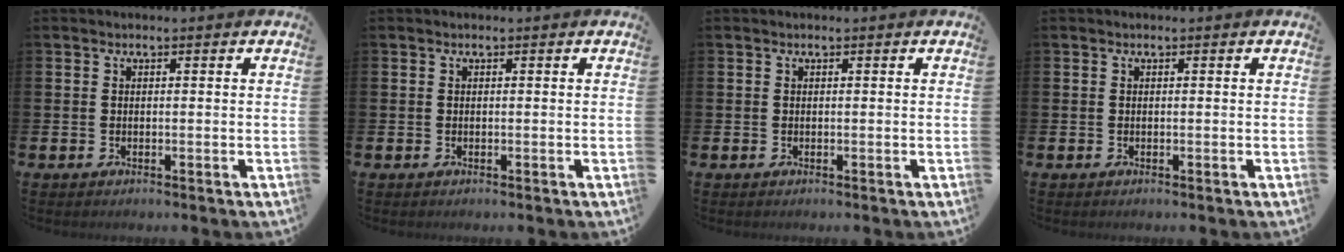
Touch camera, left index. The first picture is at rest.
{"total": 0.0}
{"total": 0.0}
{"total": 0.0}